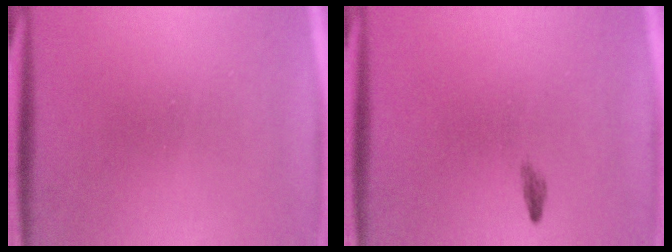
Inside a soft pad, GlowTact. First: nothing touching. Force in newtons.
{"total": 0.5}